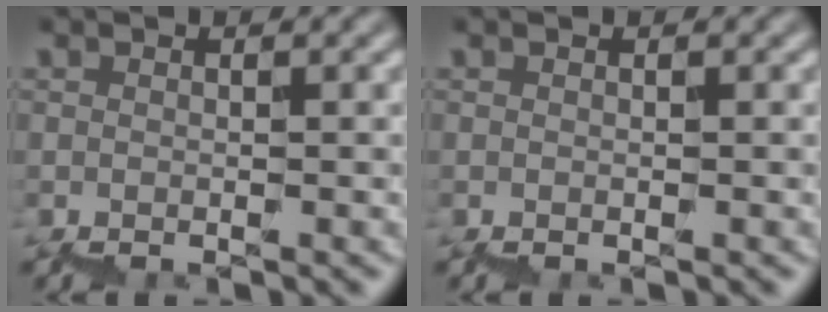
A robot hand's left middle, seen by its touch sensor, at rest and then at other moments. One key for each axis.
{"total": 0.0}